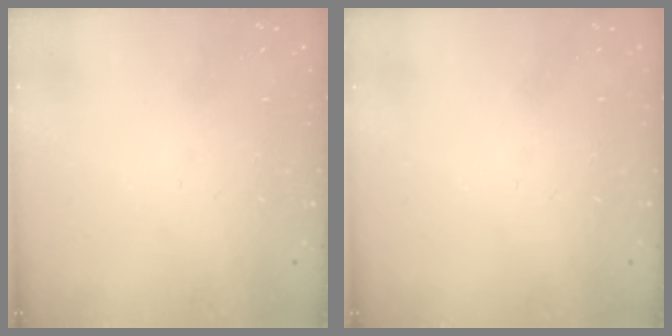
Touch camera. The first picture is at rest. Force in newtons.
{"total": 0.0}